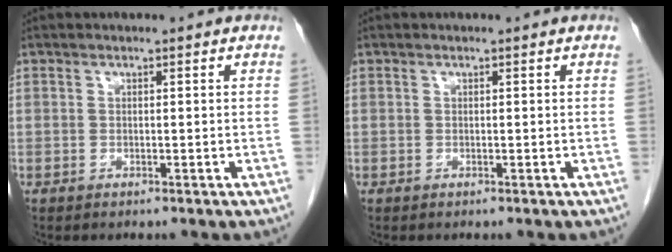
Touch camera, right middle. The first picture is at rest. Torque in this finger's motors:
{"motor_torque": [0.00, 0.00, 0.00, 0.01]}